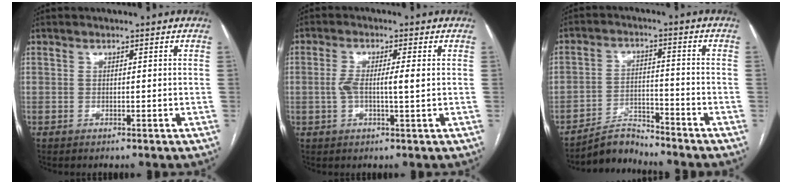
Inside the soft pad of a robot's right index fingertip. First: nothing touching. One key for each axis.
{"total": 4.4, "fx": 0.0, "fy": 0.5, "fz": 4.4, "tx": -0.088, "ty": 0.007, "tz": 0.000}
{"total": 5.1, "fx": -5.0, "fy": 0.7, "fz": -0.5, "tx": 0.010, "ty": 0.005, "tz": -0.086}